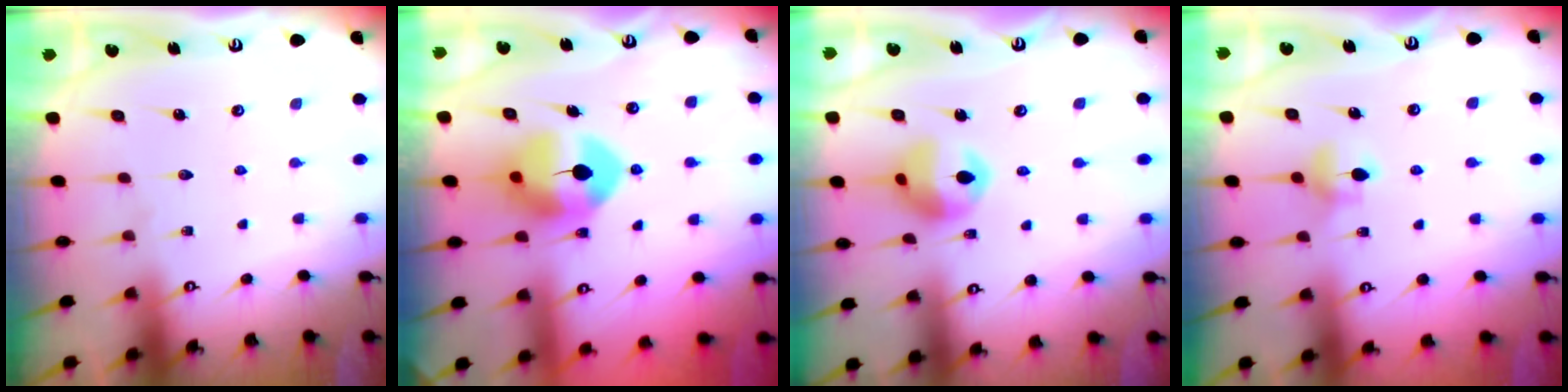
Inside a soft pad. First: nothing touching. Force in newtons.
{"total": 8.8, "press": 8.7, "slide": 1.2}
{"total": 12.0, "press": 12.0, "slide": 1.2}
{"total": 5.9, "press": 5.9, "slide": 0.5}